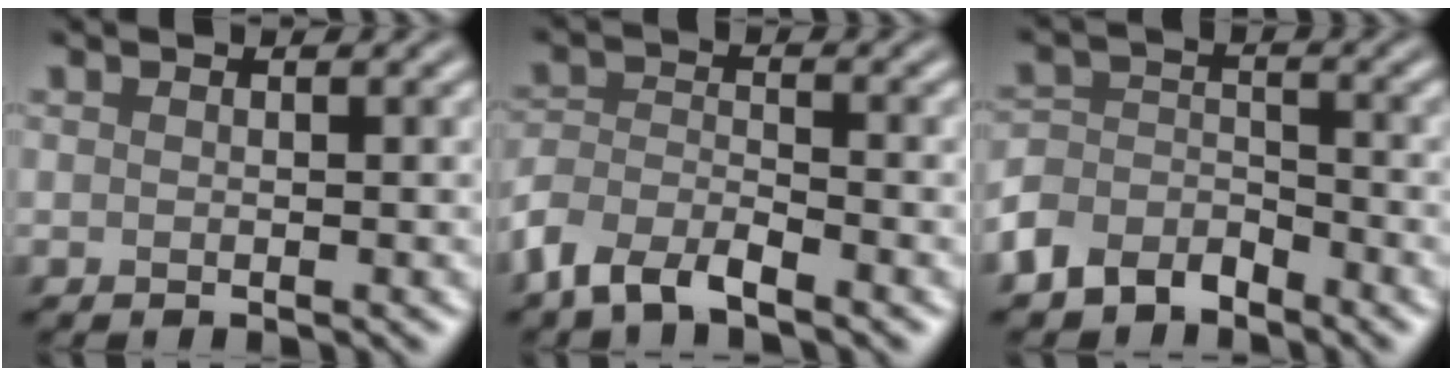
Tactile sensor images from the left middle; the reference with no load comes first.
{"total": 4.4, "force": [-3.5, 1.4, 2.3], "torque": [-0.045, -0.002, -0.079]}
{"total": 4.5, "force": [-3.6, 2.5, 1.2], "torque": [-0.021, 0.000, -0.080]}